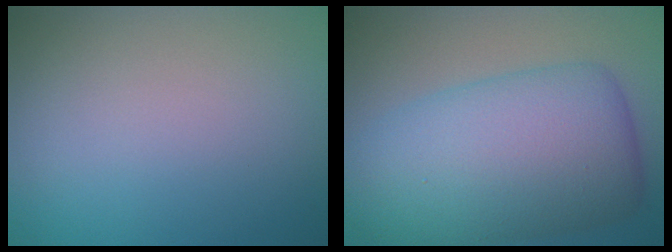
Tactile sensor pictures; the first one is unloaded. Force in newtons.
{"total": 10.5, "press": 10.5, "slide": 0.2}